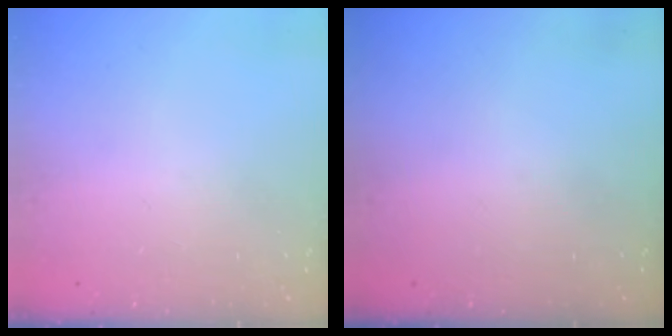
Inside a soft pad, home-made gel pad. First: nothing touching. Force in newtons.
{"total": 0.0}